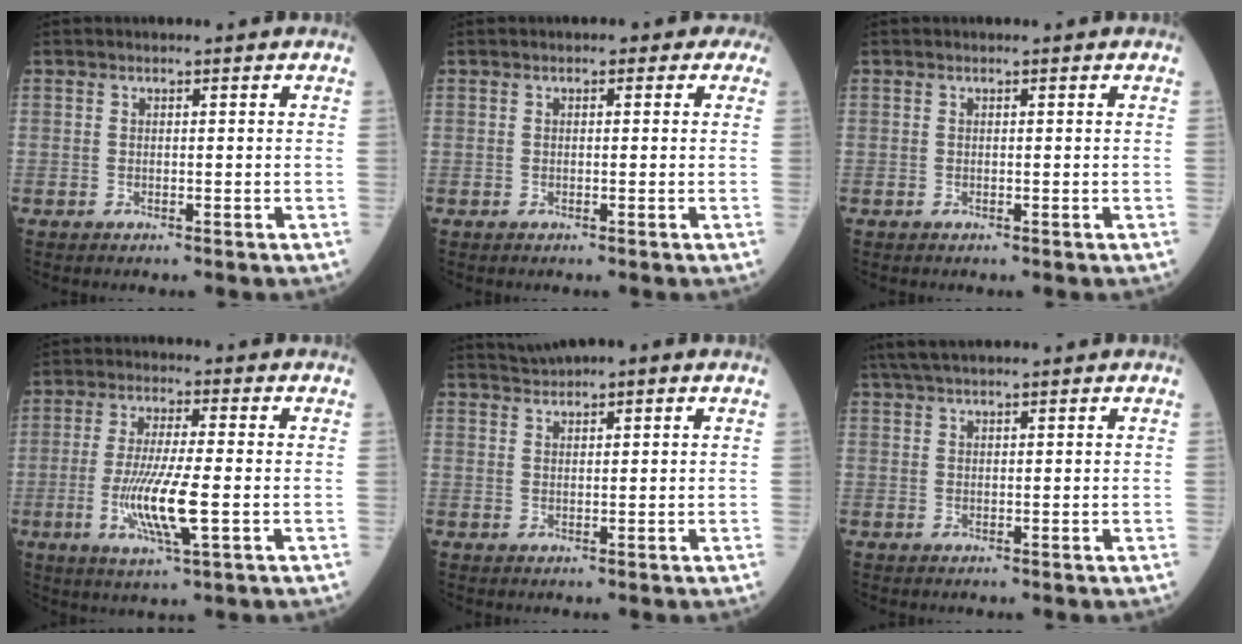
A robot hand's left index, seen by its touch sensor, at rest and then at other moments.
{"total": 1.9, "force": [0.6, 1.2, 1.3], "torque": [-0.006, 0.010, -0.003]}
{"total": 0.0}
{"total": 9.4, "force": [-2.1, 0.8, 9.1], "torque": [-0.183, -0.017, -0.041]}
{"total": 2.8, "force": [2.3, 0.0, 1.5], "torque": [-0.037, 0.026, 0.047]}
{"total": 5.1, "force": [4.3, 0.4, 2.7], "torque": [-0.047, 0.036, 0.078]}